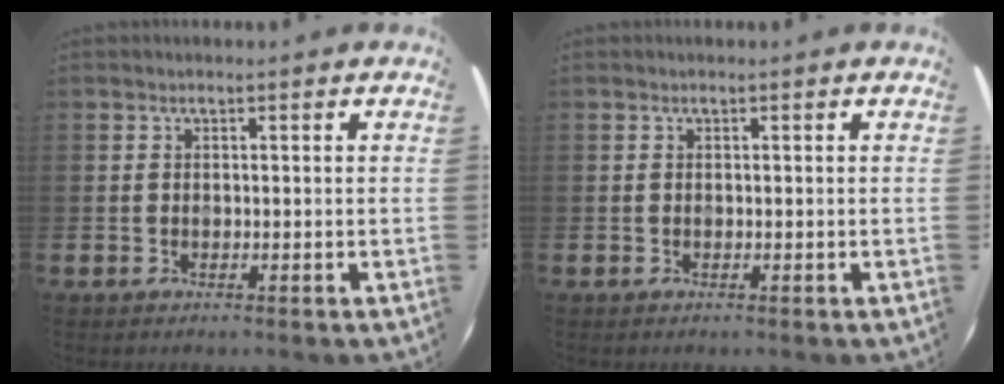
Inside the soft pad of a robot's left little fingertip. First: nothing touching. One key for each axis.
{"total": 0.0}